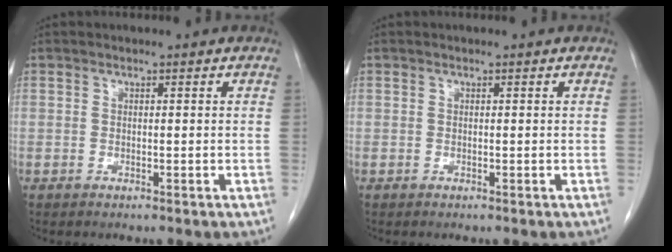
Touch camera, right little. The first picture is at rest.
{"total": 0.0}